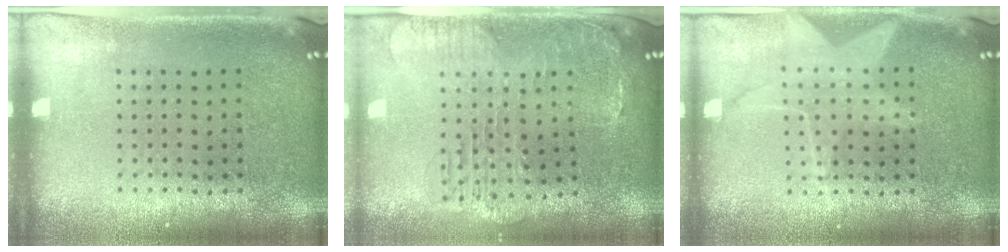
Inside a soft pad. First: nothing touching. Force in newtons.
{"total": 1.5, "press": 1.4, "slide": 0.4}
{"total": 1.4, "press": 1.3, "slide": 0.4}